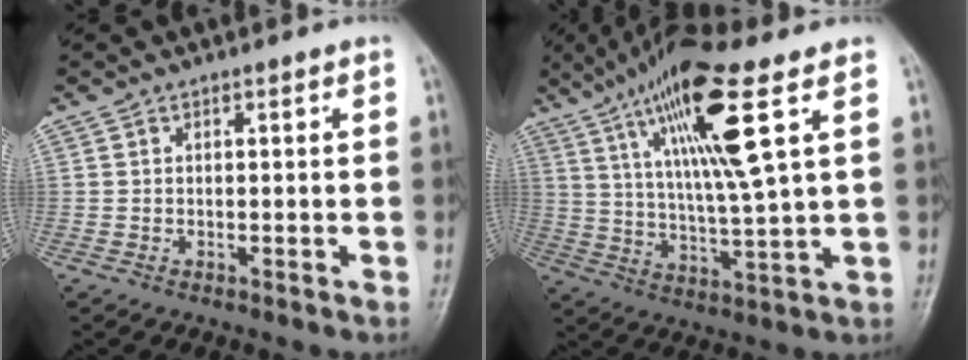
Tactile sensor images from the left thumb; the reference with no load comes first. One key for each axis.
{"total": 18.1, "fx": 8.1, "fy": 2.6, "fz": 16.0, "tx": -0.291, "ty": -0.019, "tz": 0.142}